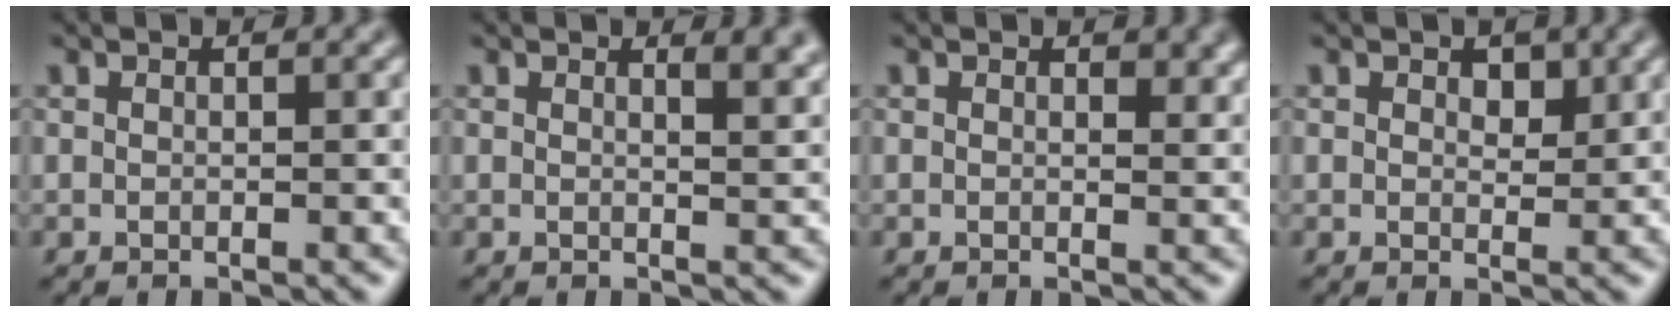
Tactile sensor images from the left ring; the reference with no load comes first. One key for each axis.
{"total": 3.1, "fx": 1.9, "fy": 1.3, "fz": 2.1, "tx": -0.013, "ty": 0.002, "tz": 0.023}
{"total": 1.7, "fx": 0.7, "fy": 0.9, "fz": 1.2, "tx": -0.012, "ty": -0.003, "tz": 0.010}
{"total": 1.5, "fx": 0.7, "fy": 0.9, "fz": 0.9, "tx": -0.011, "ty": -0.003, "tz": 0.009}